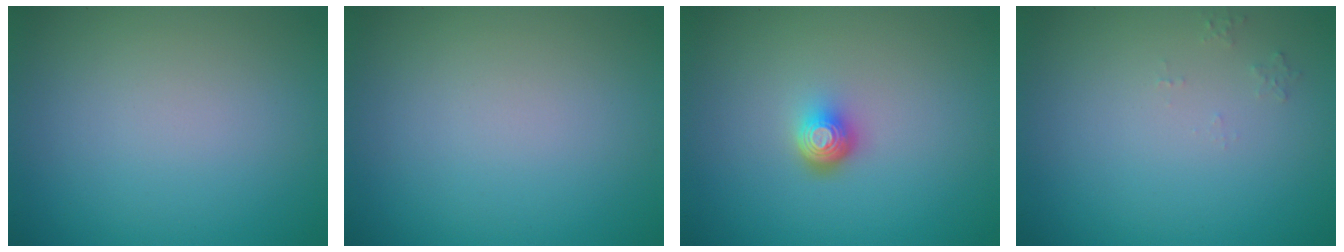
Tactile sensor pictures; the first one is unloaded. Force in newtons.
{"total": 0.0}
{"total": 2.2, "press": 1.4, "slide": 1.7}
{"total": 0.8, "press": 0.7, "slide": 0.2}